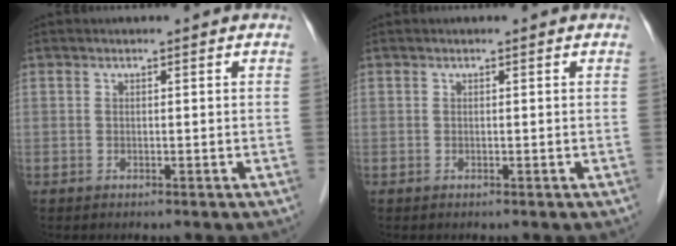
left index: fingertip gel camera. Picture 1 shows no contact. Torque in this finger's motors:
{"motor_torque": [-0.08, -0.01, 0.00, 0.00]}